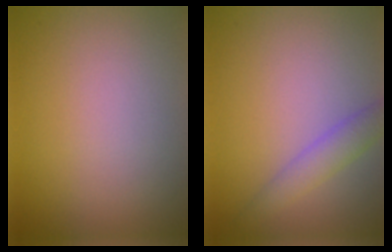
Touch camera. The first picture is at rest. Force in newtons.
{"total": 2.4, "press": 2.4, "slide": 0.1}